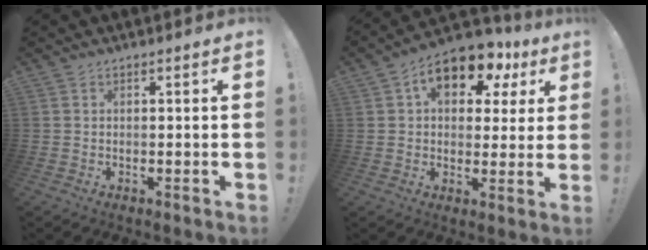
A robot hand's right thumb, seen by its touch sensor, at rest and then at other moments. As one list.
[{"total": 14.2, "force": [7.1, 8.3, 9.1], "torque": [-0.139, -0.031, 0.125]}]